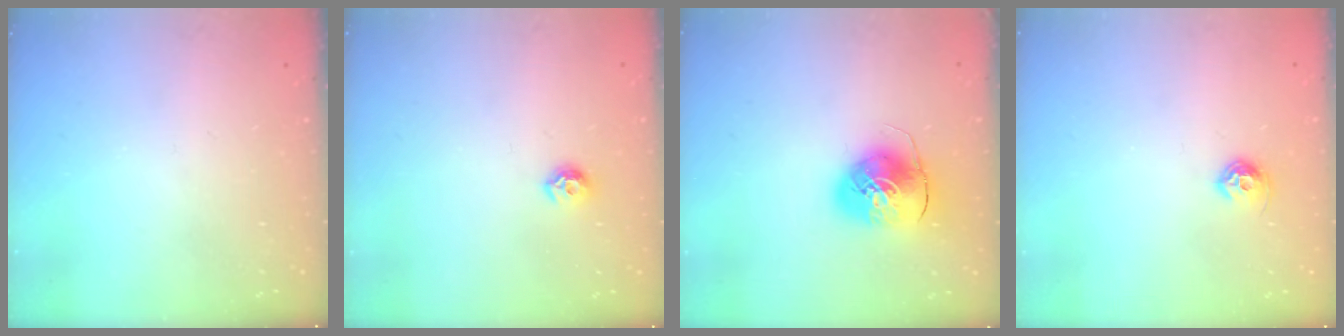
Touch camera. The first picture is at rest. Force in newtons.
{"total": 6.8, "press": 6.7, "slide": 1.0}
{"total": 9.5, "press": 9.4, "slide": 1.5}
{"total": 6.9, "press": 6.8, "slide": 1.0}